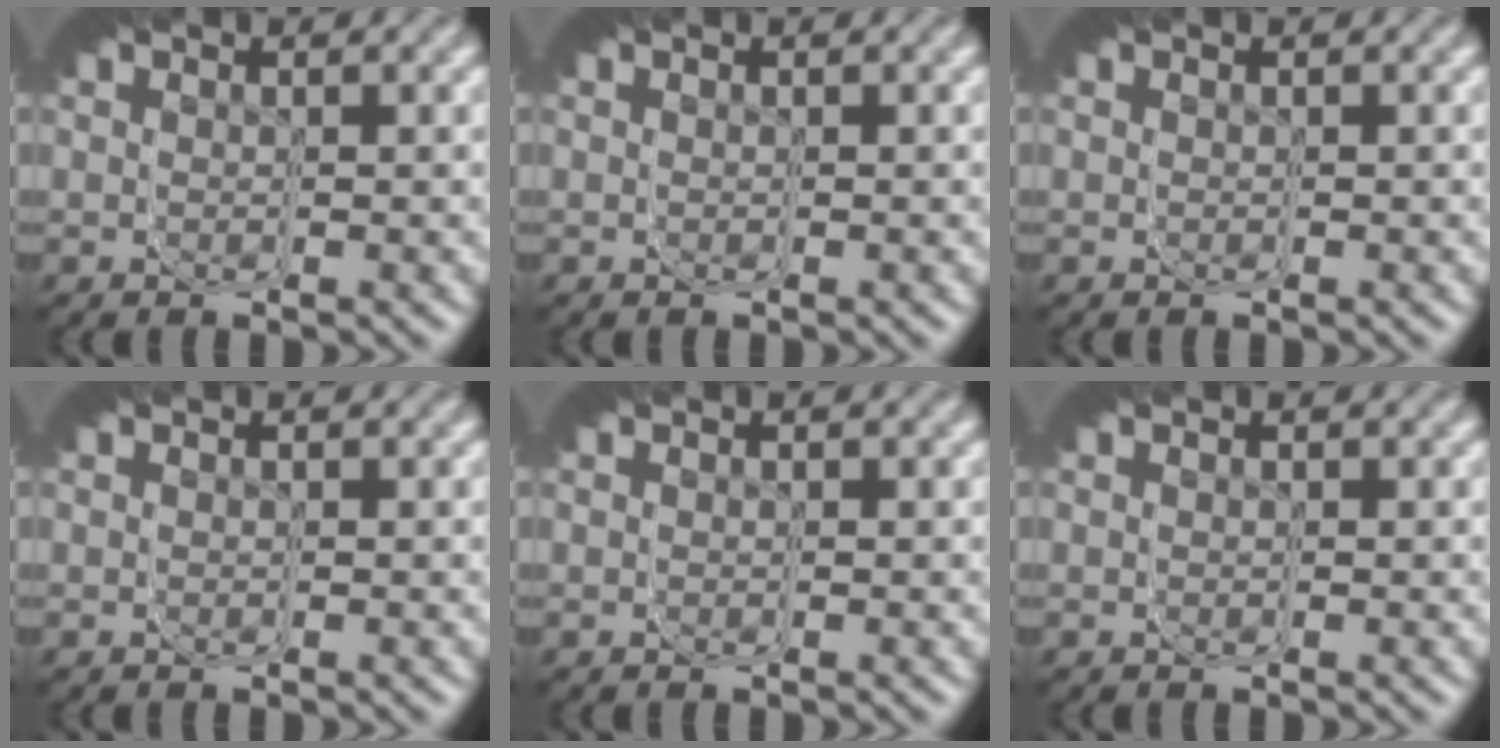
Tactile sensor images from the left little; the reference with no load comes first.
{"total": 0.0}
{"total": 0.0}
{"total": 0.0}
{"total": 0.0}
{"total": 0.0}